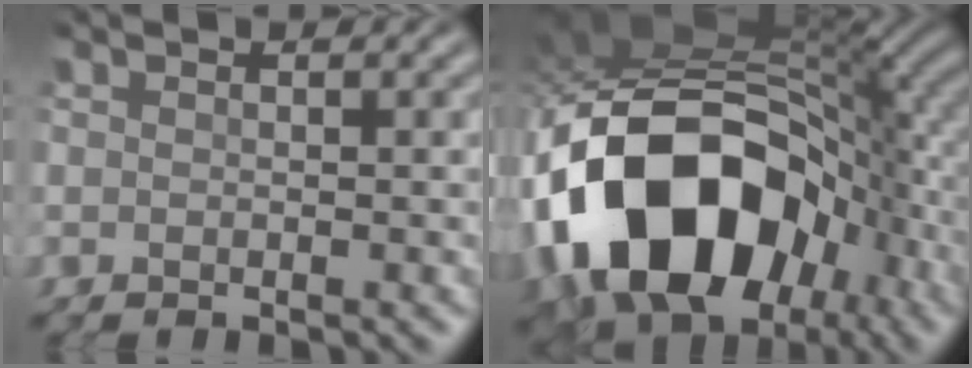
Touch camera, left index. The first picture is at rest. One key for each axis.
{"total": 16.3, "fx": -5.3, "fy": 10.7, "fz": 11.1, "tx": -0.192, "ty": -0.004, "tz": -0.094}